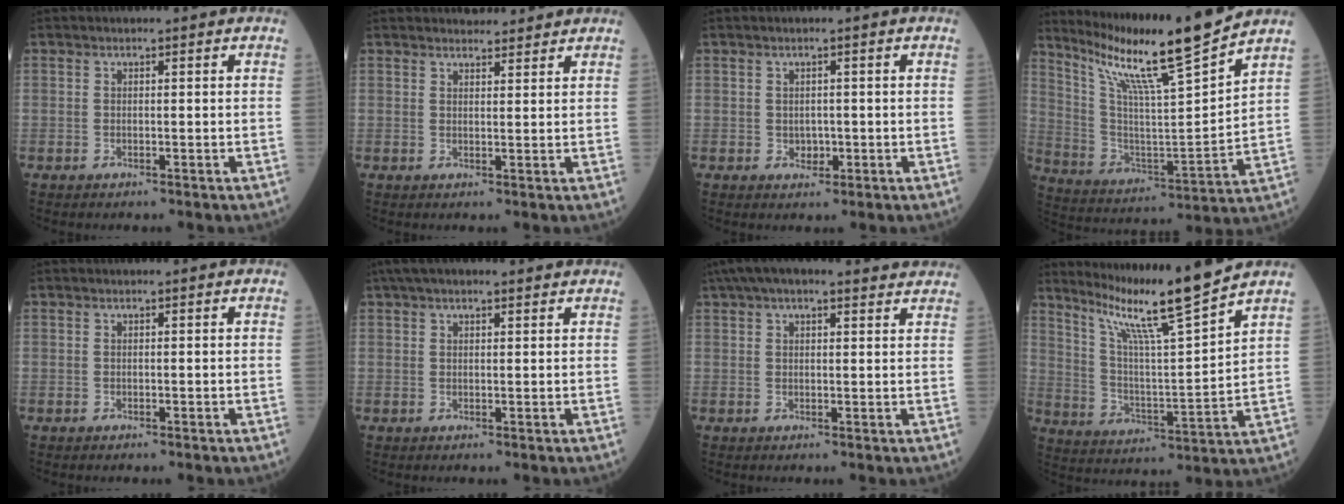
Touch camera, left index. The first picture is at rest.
{"total": 4.8, "force": [4.6, 1.1, 0.8], "torque": [-0.006, 0.014, 0.059]}
{"total": 1.4, "force": [-0.3, 1.2, 0.7], "torque": [-0.010, -0.001, -0.001]}
{"total": 17.9, "force": [14.4, -1.5, 10.4], "torque": [-0.188, -0.026, 0.252]}
{"total": 0.0}
{"total": 7.0, "force": [5.5, 1.7, 3.9], "torque": [-0.065, 0.044, 0.087]}
{"total": 13.4, "force": [11.1, 3.4, 6.7], "torque": [-0.106, 0.057, 0.148]}
{"total": 14.0, "force": [11.6, -1.9, 7.5], "torque": [-0.132, -0.017, 0.205]}